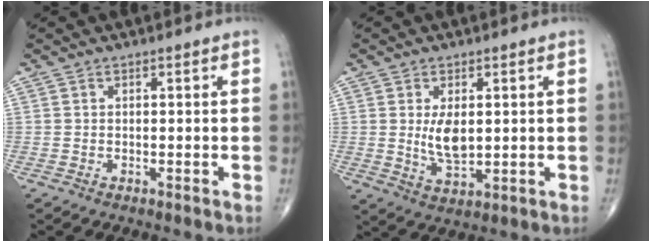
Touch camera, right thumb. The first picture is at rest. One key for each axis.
{"total": 6.1, "fx": 0.8, "fy": 3.1, "fz": 5.2, "tx": -0.086, "ty": -0.015, "tz": 0.021}